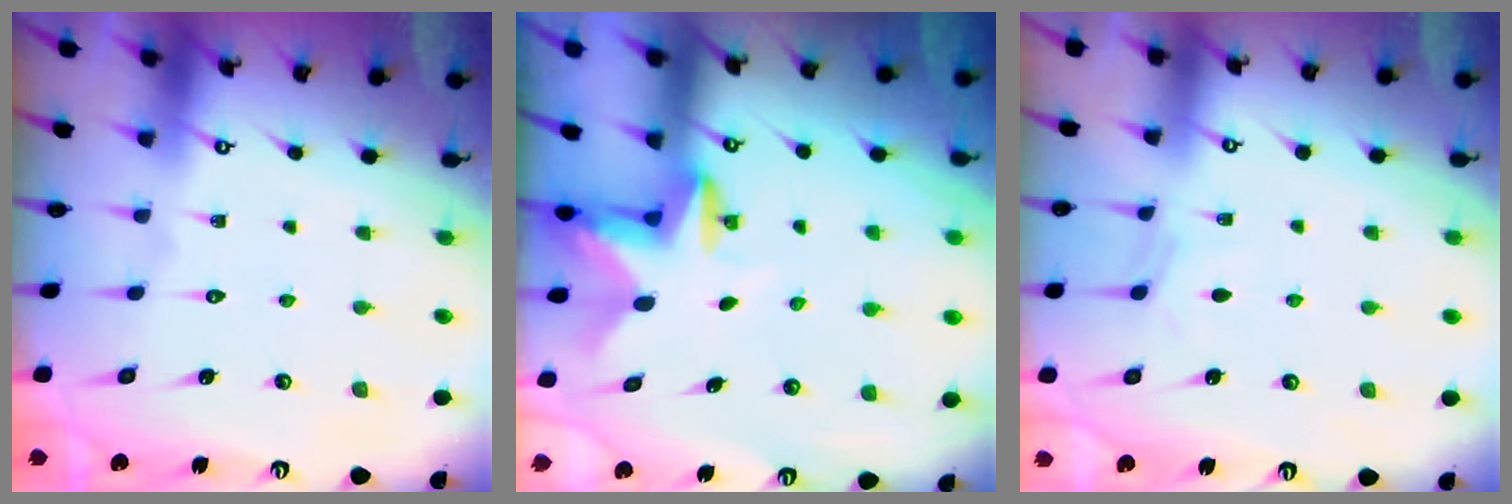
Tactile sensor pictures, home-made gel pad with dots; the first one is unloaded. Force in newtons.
{"total": 2.7, "press": 2.6, "slide": 0.6}
{"total": 4.0, "press": 3.9, "slide": 0.5}